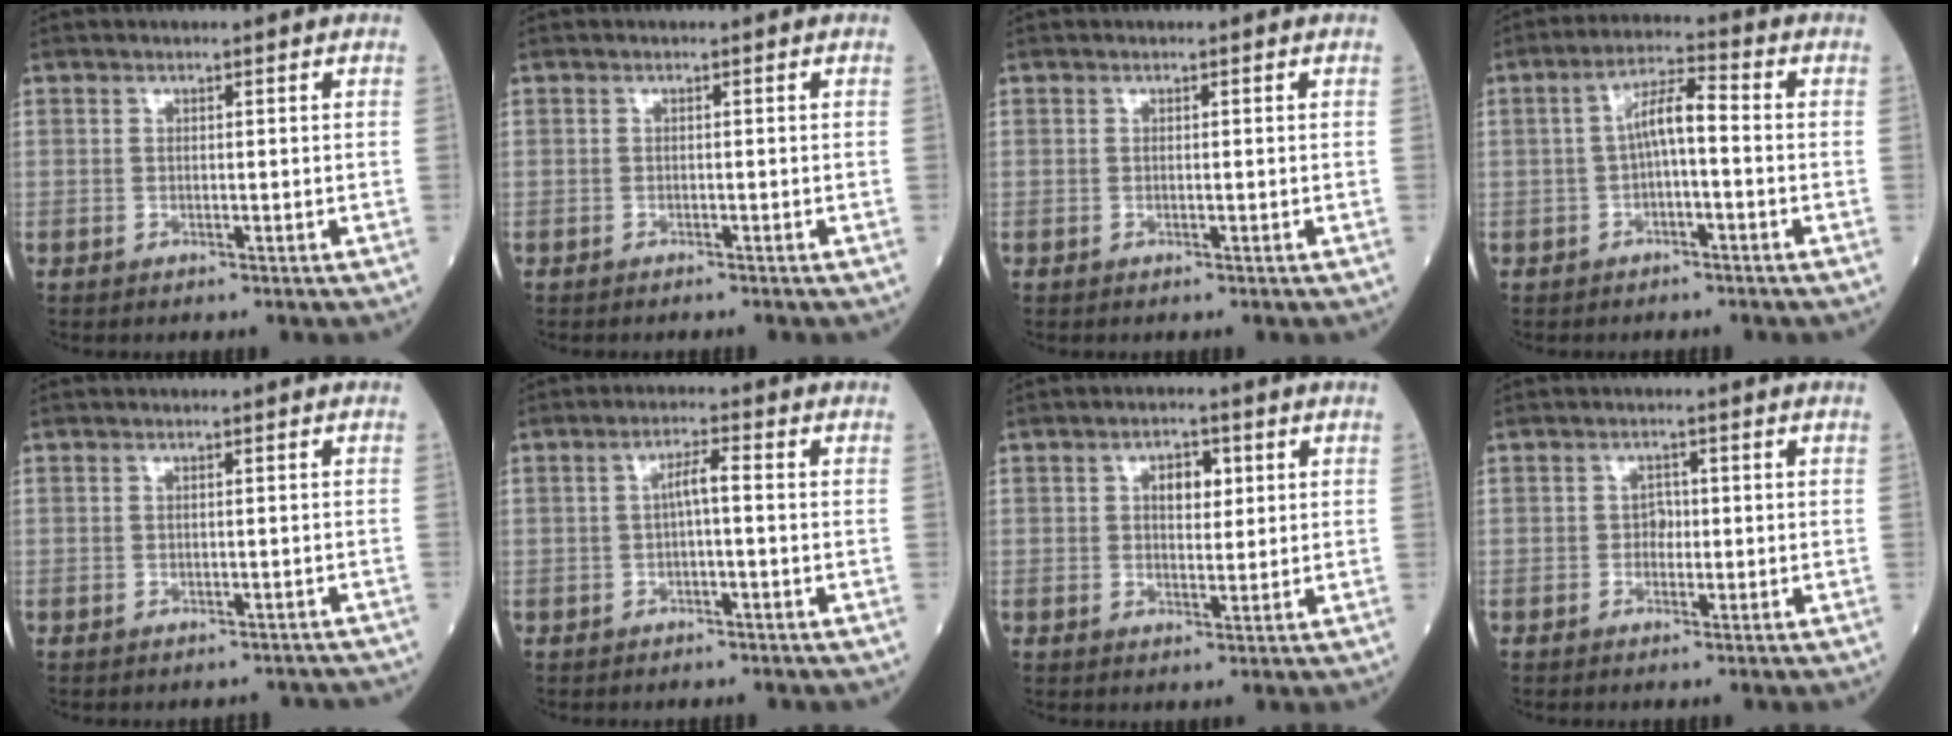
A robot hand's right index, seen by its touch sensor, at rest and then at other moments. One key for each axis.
{"total": 0.9, "fx": -0.9, "fy": 0.1, "fz": 0.3, "tx": -0.004, "ty": -0.001, "tz": -0.013}
{"total": 0.0}
{"total": 5.4, "fx": -0.5, "fy": 1.2, "fz": 5.2, "tx": -0.092, "ty": 0.022, "tz": -0.011}
{"total": 3.6, "fx": -3.4, "fy": 1.1, "fz": 0.6, "tx": -0.005, "ty": -0.001, "tz": -0.034}
{"total": 2.8, "fx": -0.2, "fy": 0.4, "fz": 2.8, "tx": -0.047, "ty": 0.009, "tz": -0.003}
{"total": 3.9, "fx": 1.2, "fy": 2.1, "fz": 3.1, "tx": -0.048, "ty": 0.008, "tz": 0.019}
{"total": 1.6, "fx": -0.2, "fy": 1.2, "fz": 1.0, "tx": -0.010, "ty": 0.005, "tz": -0.005}